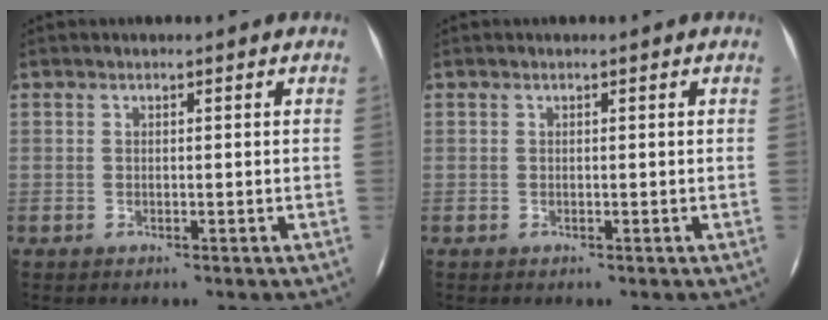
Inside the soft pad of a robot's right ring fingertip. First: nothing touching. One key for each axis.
{"total": 0.0}